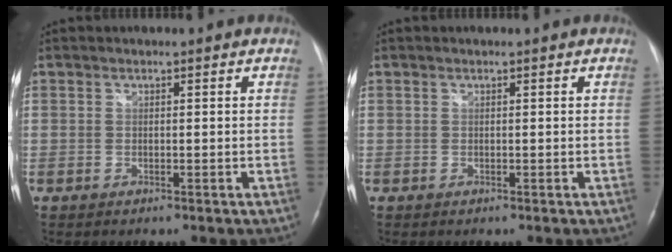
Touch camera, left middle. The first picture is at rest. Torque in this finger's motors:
{"motor_torque": [-0.08, -0.01, 0.00, -0.01]}